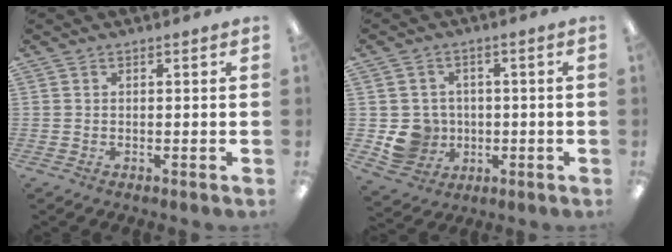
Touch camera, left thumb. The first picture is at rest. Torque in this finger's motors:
{"motor_torque": [-0.03, 0.04, -0.03, 0.00, 0.03]}